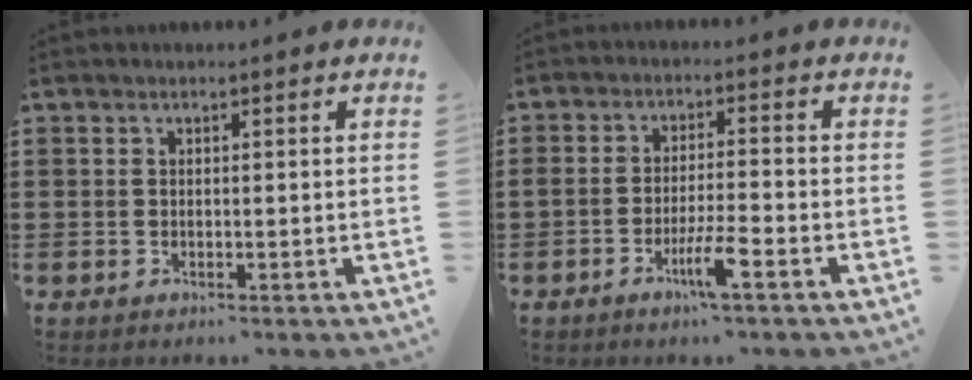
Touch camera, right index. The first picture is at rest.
{"total": 5.2, "force": [-2.9, 0.2, 4.3], "torque": [-0.083, -0.011, -0.054]}